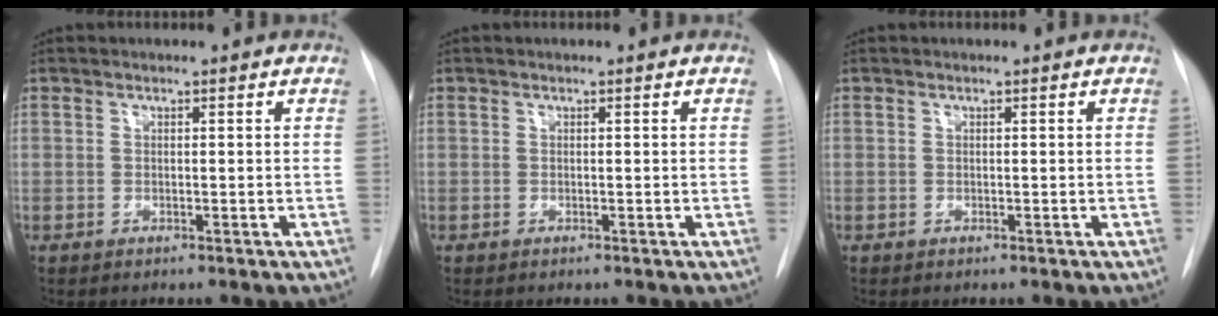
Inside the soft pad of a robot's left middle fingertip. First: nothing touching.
{"total": 0.0}
{"total": 0.0}